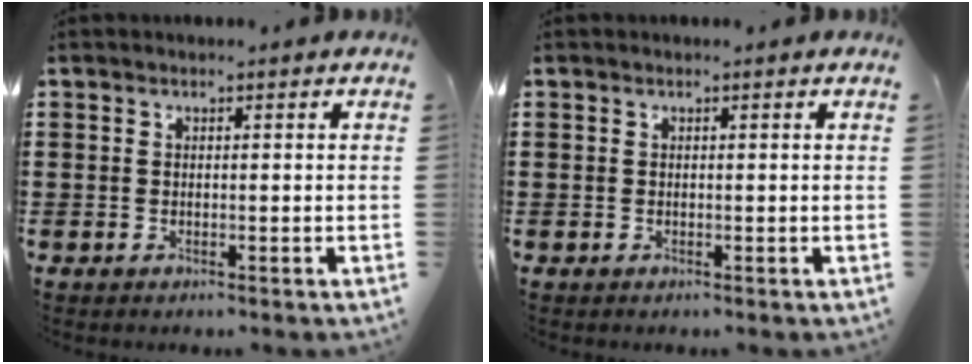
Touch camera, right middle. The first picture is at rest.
{"total": 0.0}